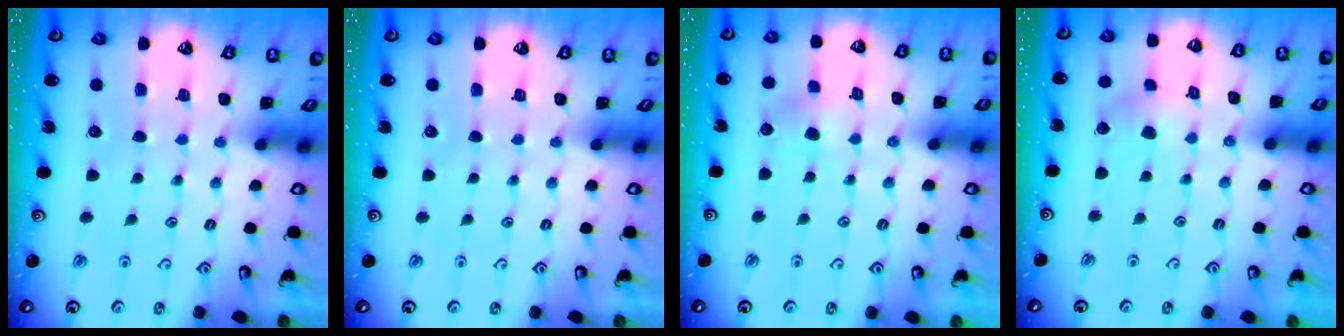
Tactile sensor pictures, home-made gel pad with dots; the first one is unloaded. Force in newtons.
{"total": 0.0}
{"total": 3.0, "press": 2.9, "slide": 0.5}
{"total": 3.6, "press": 3.6, "slide": 0.4}